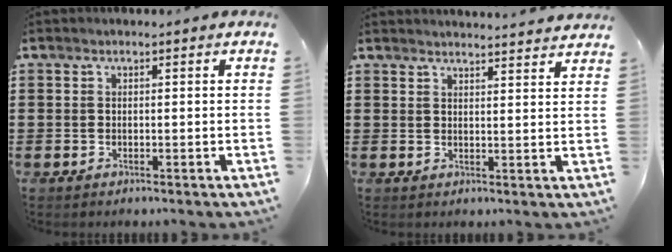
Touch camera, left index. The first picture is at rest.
{"total": 2.7, "force": [2.6, -0.5, 0.0], "torque": [-0.009, -0.012, 0.049]}